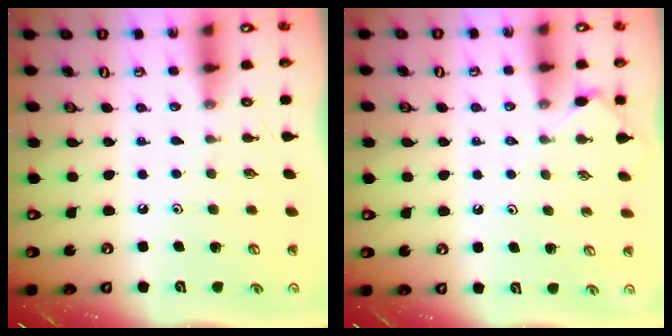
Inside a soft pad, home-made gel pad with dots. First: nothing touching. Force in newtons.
{"total": 3.5, "press": 3.5, "slide": 0.5}